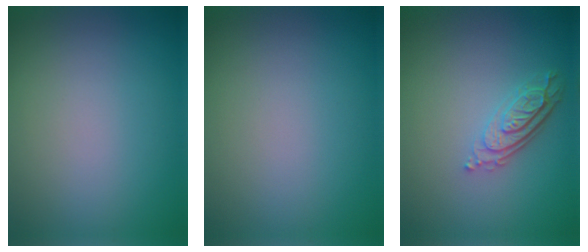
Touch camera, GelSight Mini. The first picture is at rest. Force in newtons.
{"total": 0.0}
{"total": 3.3, "press": 2.6, "slide": 2.1}